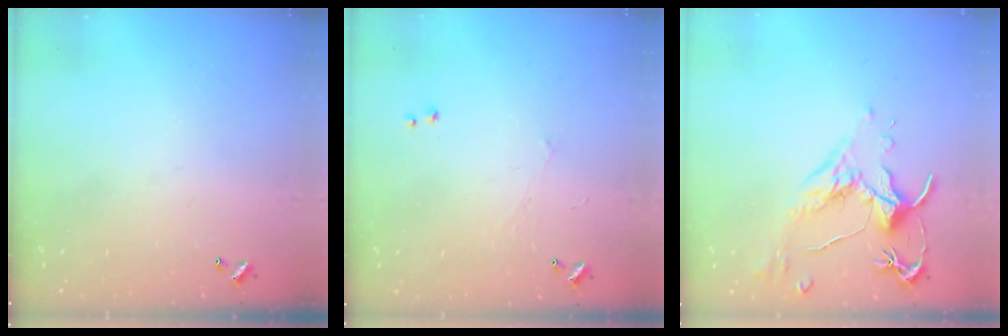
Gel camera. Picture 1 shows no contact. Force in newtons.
{"total": 1.0, "press": 0.9, "slide": 0.5}
{"total": 1.6, "press": 1.4, "slide": 0.7}